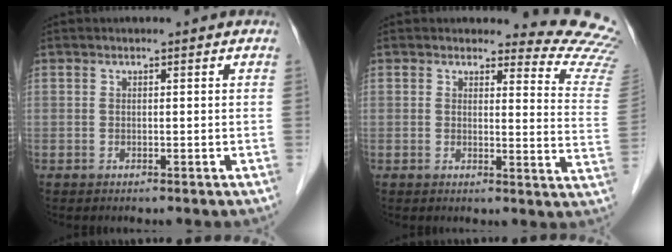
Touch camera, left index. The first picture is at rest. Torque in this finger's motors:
{"motor_torque": [0.29, -0.50, -0.26, -0.16]}